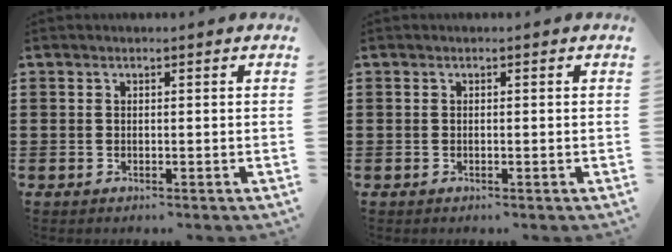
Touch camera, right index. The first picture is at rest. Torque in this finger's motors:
{"motor_torque": [1.15, 0.45, 0.00, 0.01]}